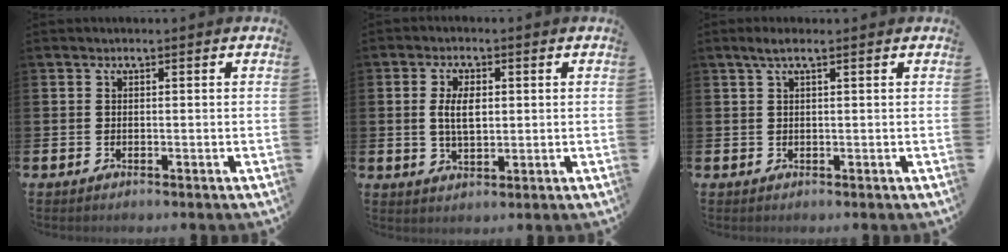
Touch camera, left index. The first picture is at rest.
{"total": 4.5, "force": [1.0, 2.3, 3.7], "torque": [-0.052, -0.001, 0.011]}
{"total": 1.9, "force": [1.2, 0.1, 1.5], "torque": [-0.031, 0.005, 0.020]}